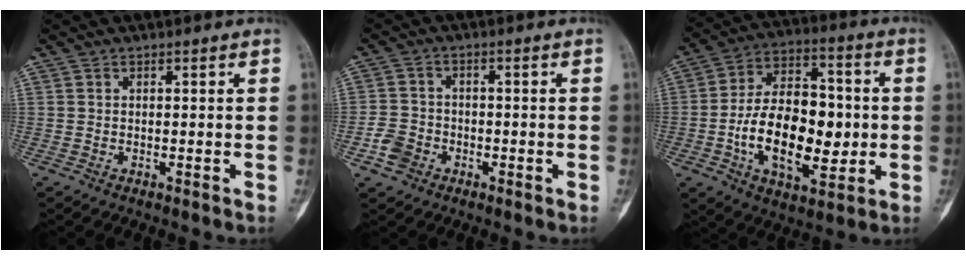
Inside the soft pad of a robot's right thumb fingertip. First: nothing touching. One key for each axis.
{"total": 4.5, "fx": -2.1, "fy": 3.6, "fz": 1.6, "tx": -0.018, "ty": 0.017, "tz": -0.041}
{"total": 19.6, "fx": -2.5, "fy": 11.2, "fz": 15.9, "tx": -0.238, "ty": 0.022, "tz": -0.037}